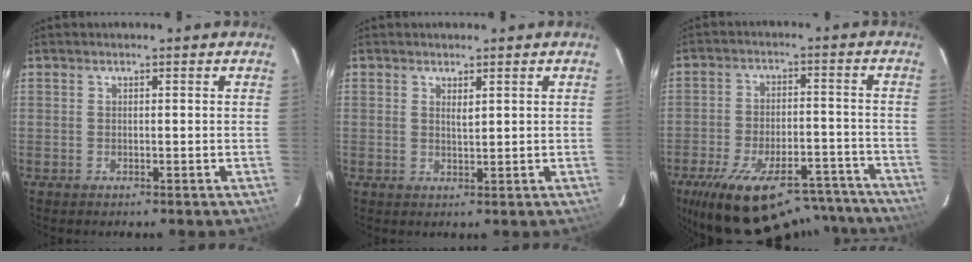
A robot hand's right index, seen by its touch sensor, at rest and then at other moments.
{"total": 1.2, "force": [0.7, 0.5, 0.9], "torque": [-0.016, 0.000, 0.012]}
{"total": 24.2, "force": [-19.5, 8.9, 11.2], "torque": [-0.211, 0.001, -0.260]}